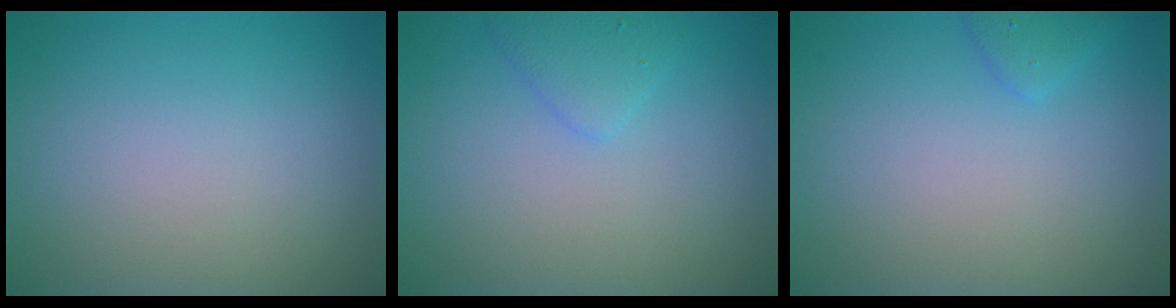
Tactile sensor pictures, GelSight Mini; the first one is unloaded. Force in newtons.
{"total": 1.7, "press": 1.7, "slide": 0.1}
{"total": 1.2, "press": 1.2, "slide": 0.1}